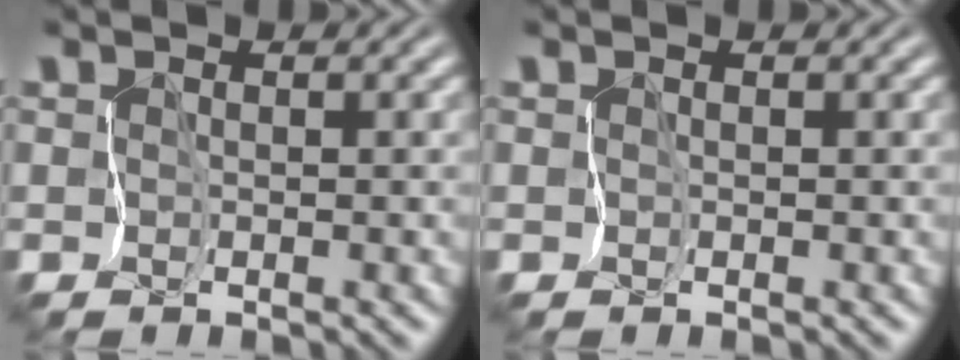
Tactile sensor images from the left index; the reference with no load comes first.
{"total": 0.0}